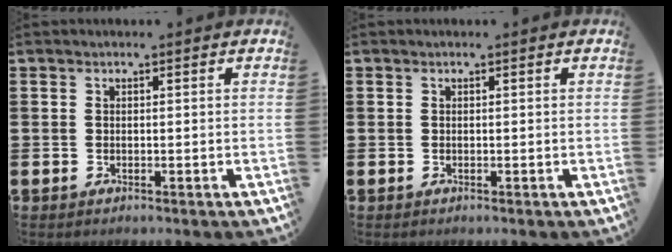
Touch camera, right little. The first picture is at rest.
{"total": 0.0}